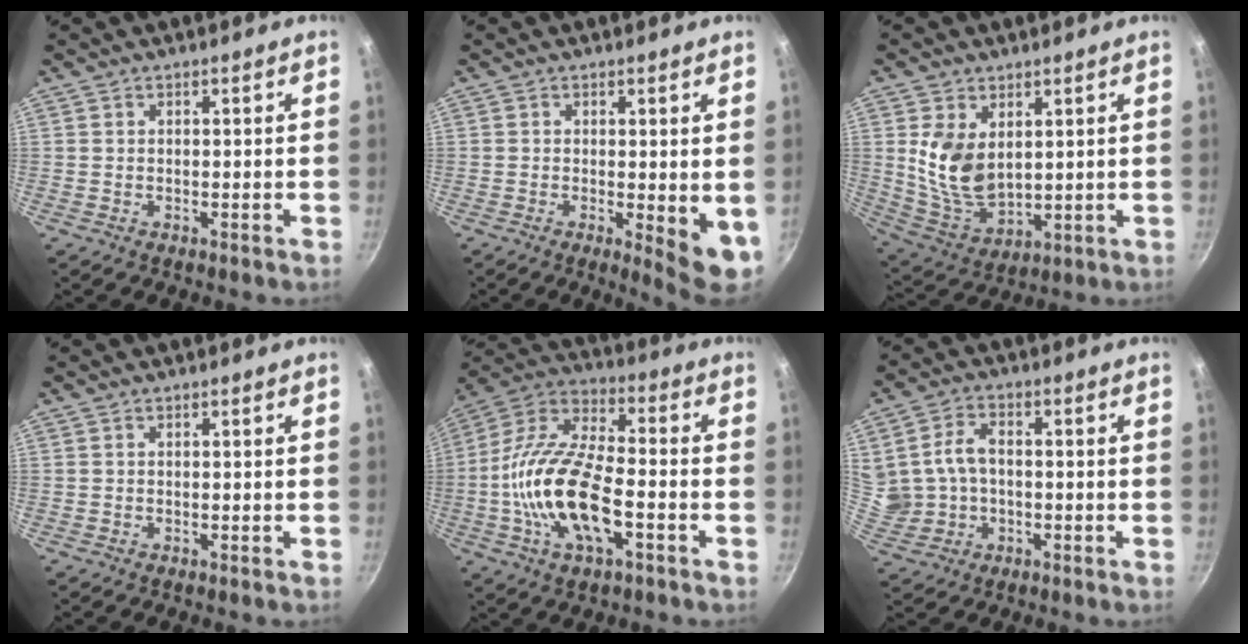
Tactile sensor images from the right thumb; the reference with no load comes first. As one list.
[{"total": 6.7, "force": [-0.6, 2.0, 6.4], "torque": [-0.075, -0.013, -0.003]}, {"total": 11.5, "force": [2.9, 7.2, 8.4], "torque": [-0.149, -0.032, 0.072]}, {"total": 0.0}, {"total": 19.1, "force": [-4.7, 8.2, 16.6], "torque": [-0.313, 0.035, -0.108]}, {"total": 10.3, "force": [0.3, 8.2, 6.1], "torque": [-0.111, 0.014, 0.015]}]